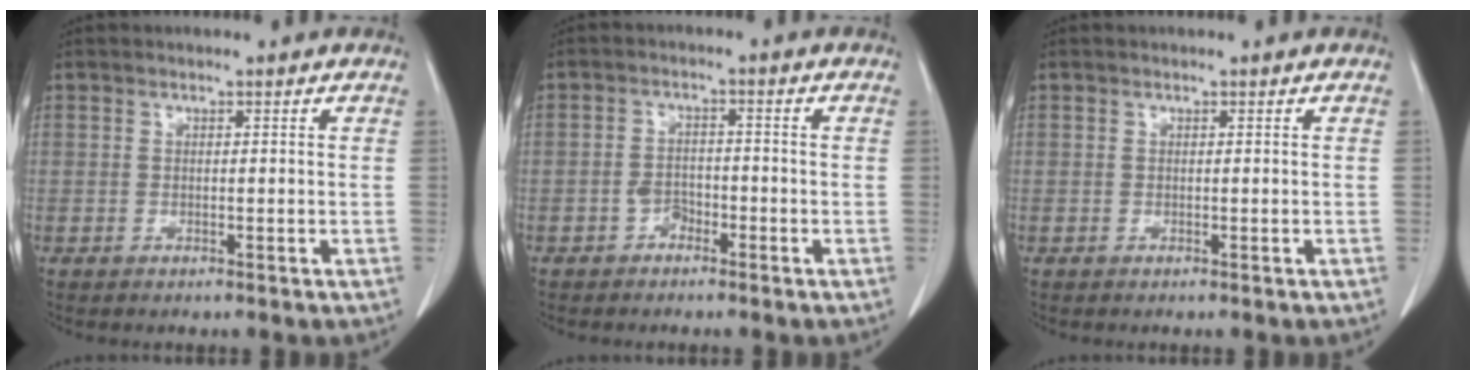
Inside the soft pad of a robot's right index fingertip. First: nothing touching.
{"total": 2.4, "force": [-1.5, 1.5, 1.2], "torque": [-0.016, 0.007, -0.026]}
{"total": 0.0}